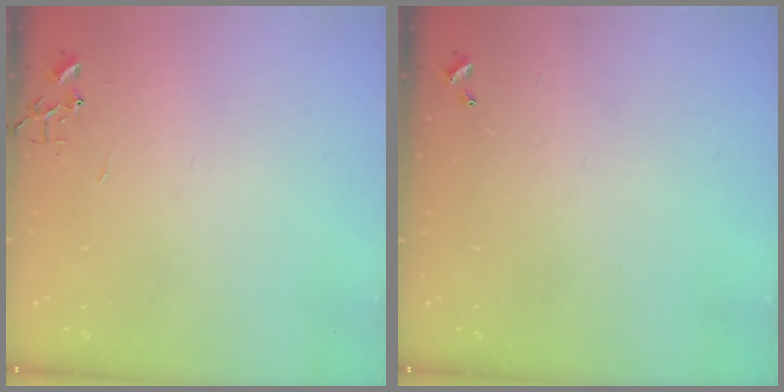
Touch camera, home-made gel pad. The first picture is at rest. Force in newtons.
{"total": 0.0}